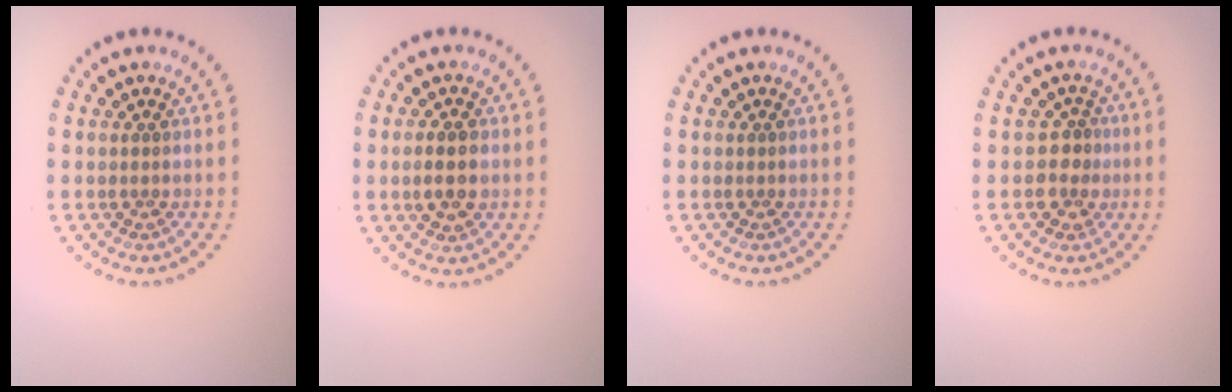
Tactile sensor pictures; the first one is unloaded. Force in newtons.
{"total": 2.8, "press": 2.8, "slide": 0.2}
{"total": 0.0}
{"total": 2.1, "press": 1.9, "slide": 0.9}